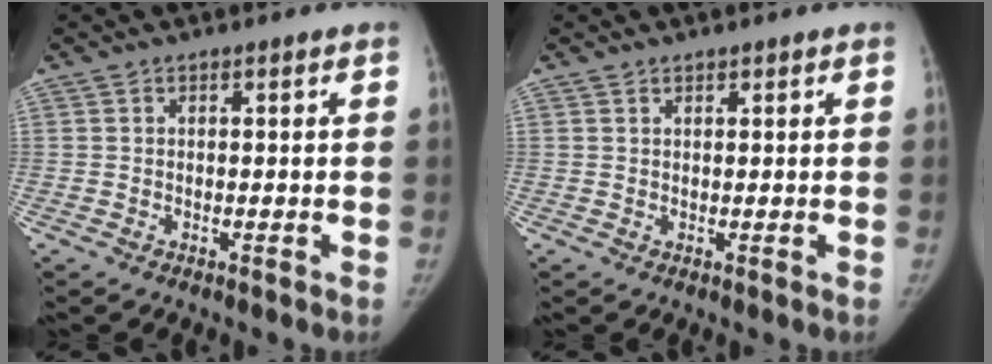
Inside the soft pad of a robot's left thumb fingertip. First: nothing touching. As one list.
[{"total": 0.6, "force": [0.5, 0.2, 0.1], "torque": [0.003, -0.004, 0.008]}]